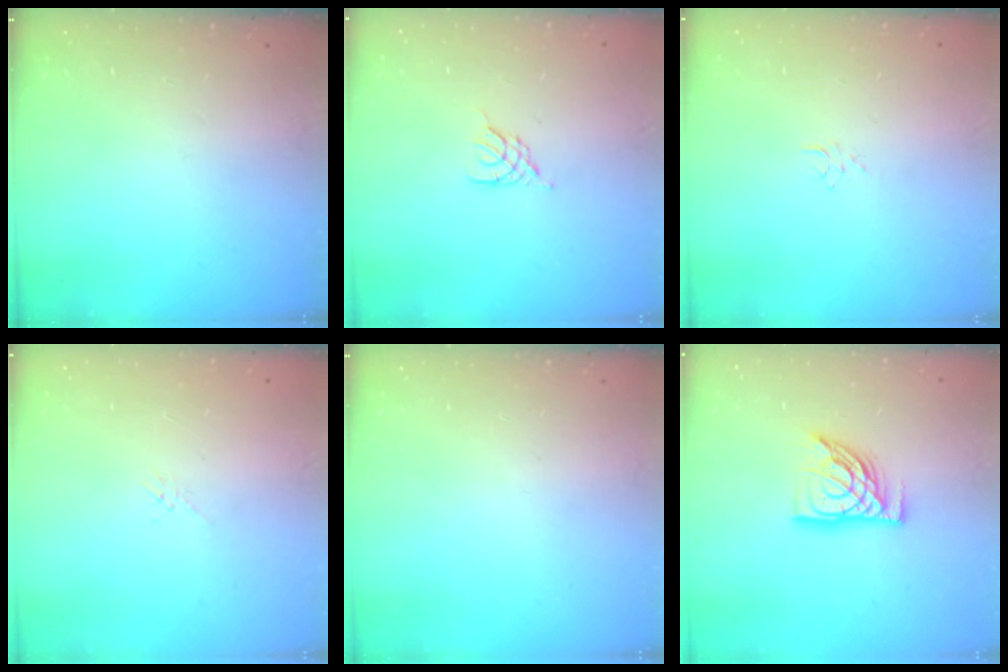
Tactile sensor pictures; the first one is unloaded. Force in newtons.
{"total": 2.3, "press": 2.3, "slide": 0.5}
{"total": 3.7, "press": 3.7, "slide": 0.1}
{"total": 0.5, "press": 0.5, "slide": 0.2}
{"total": 0.0}
{"total": 11.3, "press": 11.3, "slide": 1.3}